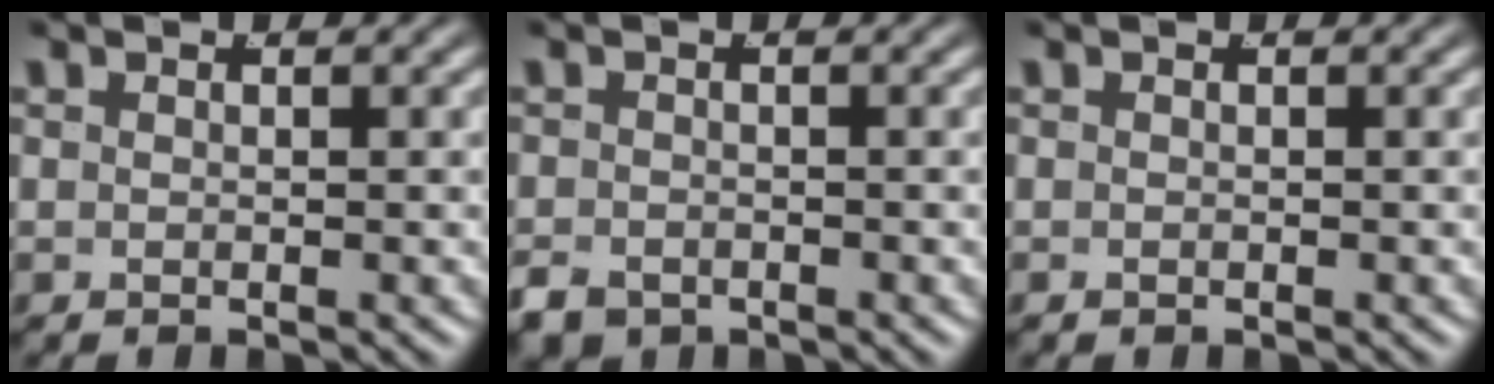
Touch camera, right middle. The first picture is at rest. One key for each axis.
{"total": 2.5, "fx": -2.1, "fy": 1.3, "fz": 0.5, "tx": -0.009, "ty": -0.018, "tz": -0.029}
{"total": 1.3, "fx": -0.6, "fy": -1.1, "fz": -0.3, "tx": 0.015, "ty": -0.020, "tz": 0.003}